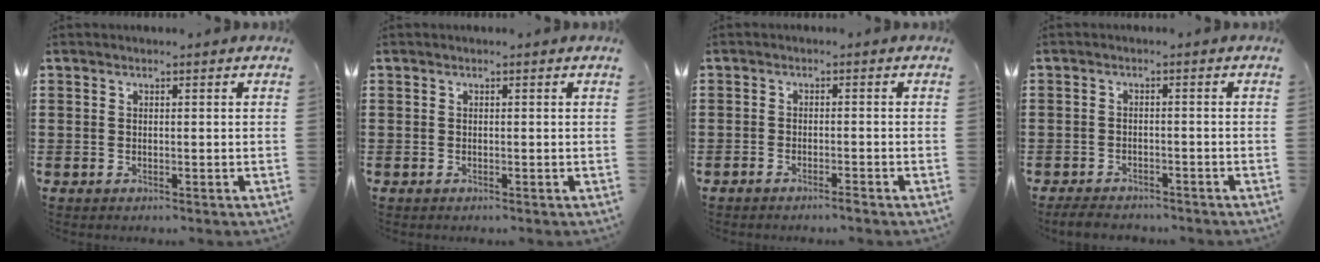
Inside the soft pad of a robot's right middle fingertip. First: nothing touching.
{"total": 0.0}
{"total": 1.4, "force": [-1.2, 0.0, 0.6], "torque": [-0.011, -0.002, -0.023]}
{"total": 2.5, "force": [-2.5, 0.6, 0.3], "torque": [-0.009, 0.002, -0.053]}